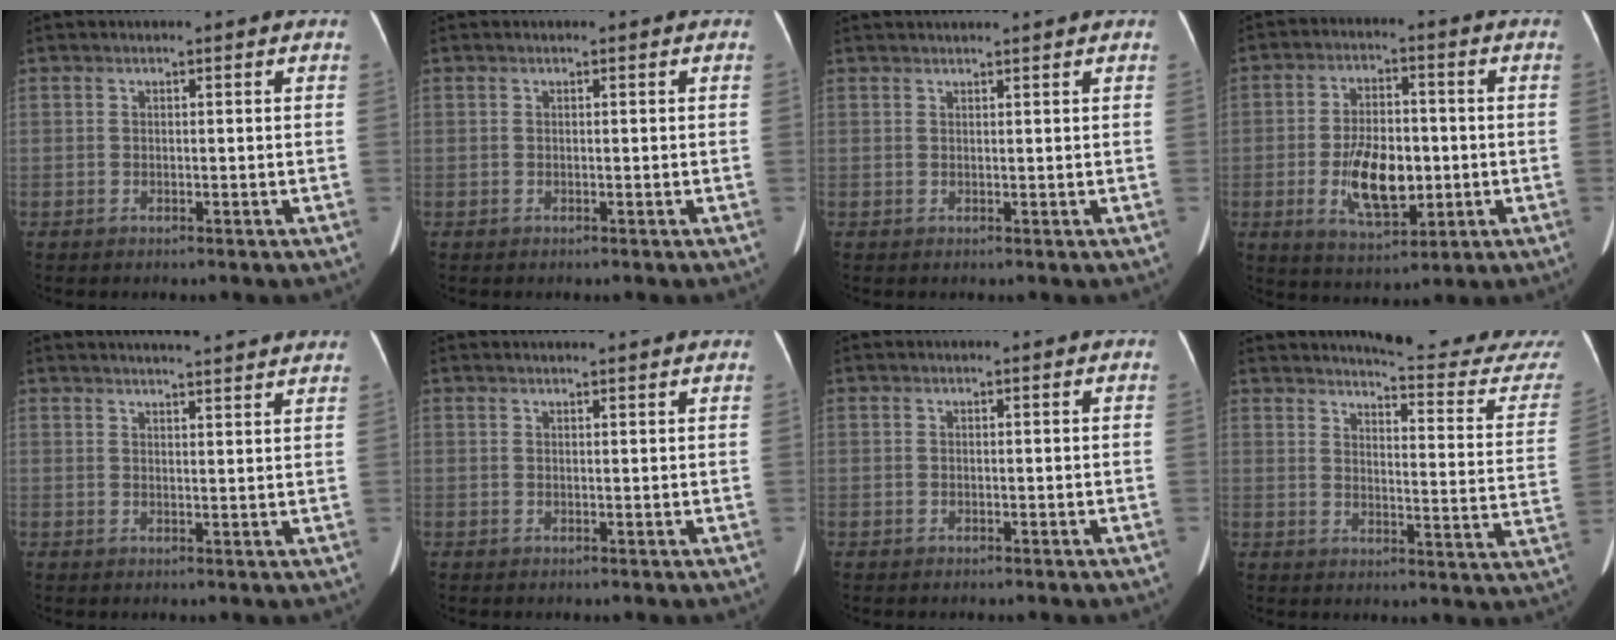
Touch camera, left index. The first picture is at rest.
{"total": 0.0}
{"total": 5.3, "force": [5.0, -0.5, 1.7], "torque": [-0.016, 0.030, 0.063]}
{"total": 10.0, "force": [-1.9, 4.7, 8.6], "torque": [-0.163, -0.002, -0.028]}
{"total": 11.6, "force": [10.7, 0.5, 4.4], "torque": [-0.056, 0.012, 0.121]}
{"total": 5.3, "force": [4.9, 0.3, 2.0], "torque": [-0.024, 0.023, 0.053]}
{"total": 0.0}
{"total": 19.0, "force": [18.5, -0.3, 4.0], "torque": [-0.054, -0.132, 0.202]}